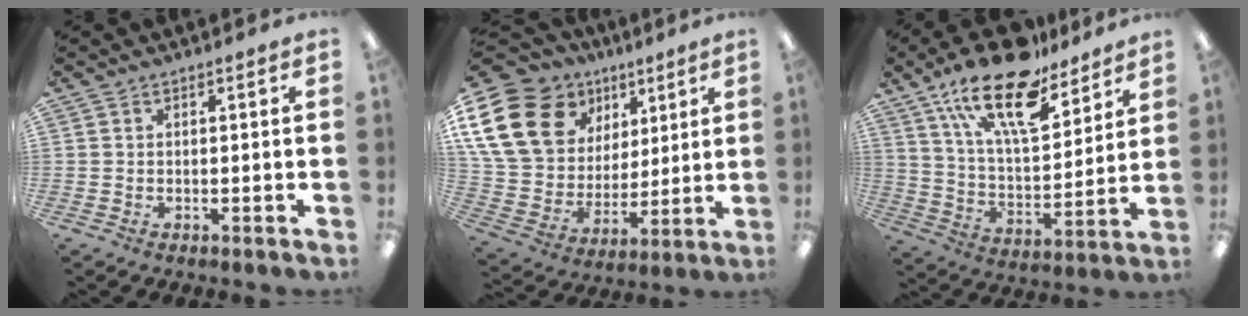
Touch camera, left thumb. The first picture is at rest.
{"total": 22.2, "force": [10.3, 16.3, 11.2], "torque": [-0.249, -0.031, 0.201]}
{"total": 21.0, "force": [14.8, 8.1, 12.6], "torque": [-0.216, -0.085, 0.257]}